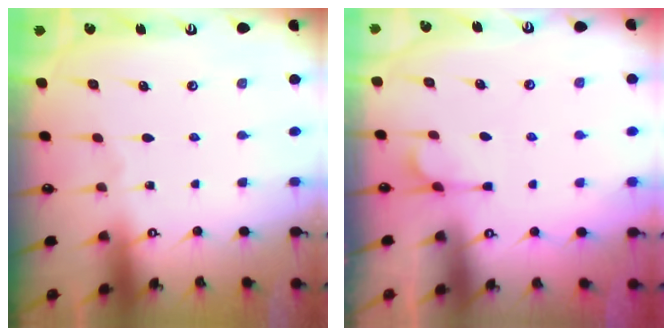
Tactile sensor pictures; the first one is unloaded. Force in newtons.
{"total": 3.1, "press": 2.8, "slide": 1.3}